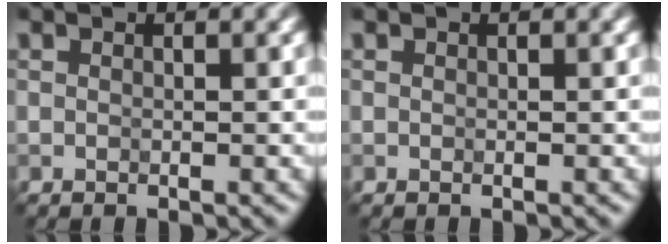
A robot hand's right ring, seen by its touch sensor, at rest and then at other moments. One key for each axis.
{"total": 0.0}